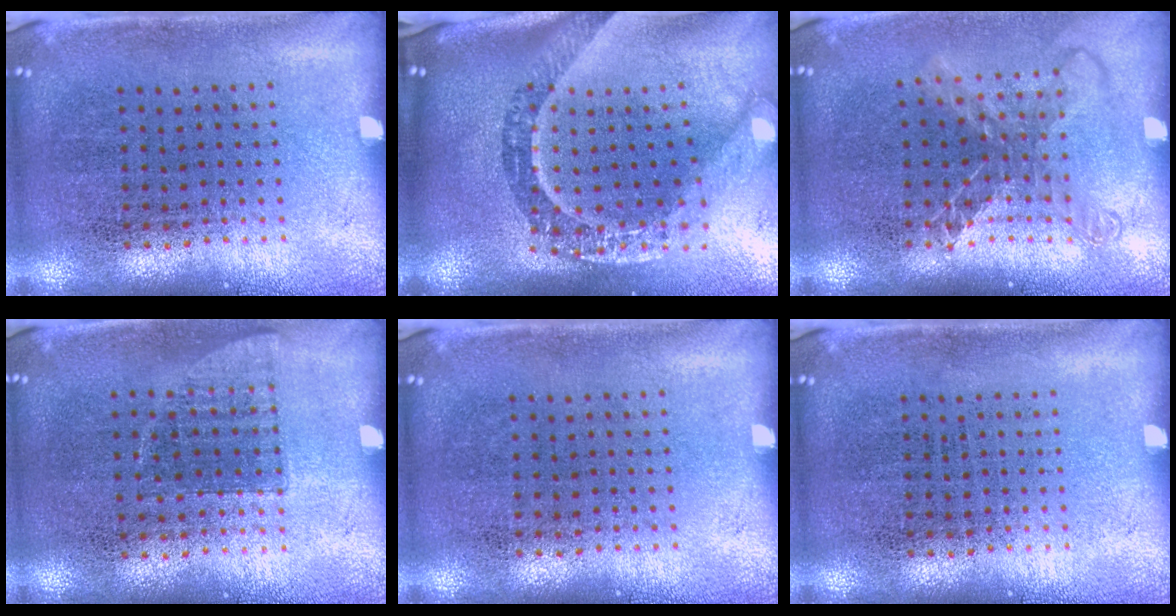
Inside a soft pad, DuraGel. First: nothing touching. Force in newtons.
{"total": 3.2, "press": 2.4, "slide": 2.2}
{"total": 1.6, "press": 1.3, "slide": 0.9}
{"total": 0.8, "press": 0.7, "slide": 0.3}
{"total": 0.0}
{"total": 0.0}